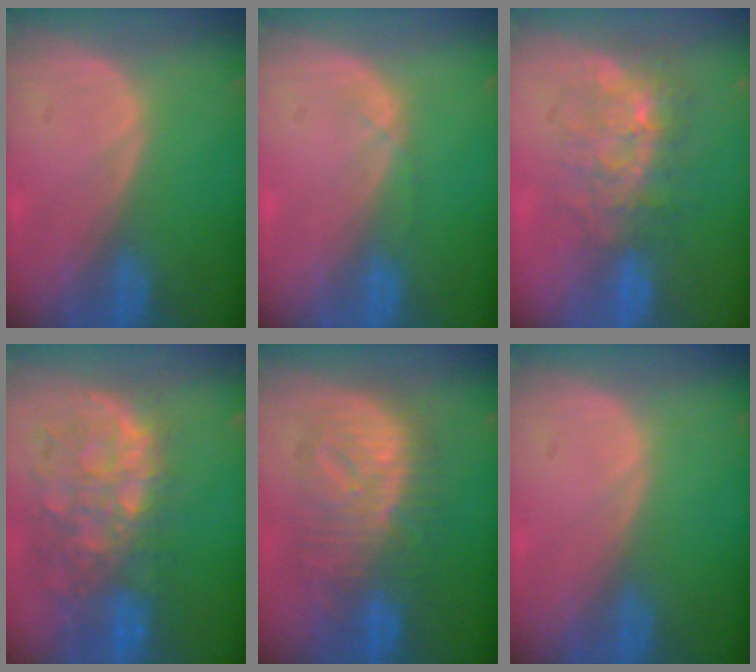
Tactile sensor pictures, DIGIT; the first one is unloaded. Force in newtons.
{"total": 1.1, "press": 1.1, "slide": 0.2}
{"total": 8.4, "press": 7.5, "slide": 4.0}
{"total": 11.2, "press": 9.8, "slide": 5.5}
{"total": 10.4, "press": 10.4, "slide": 0.8}
{"total": 0.0}